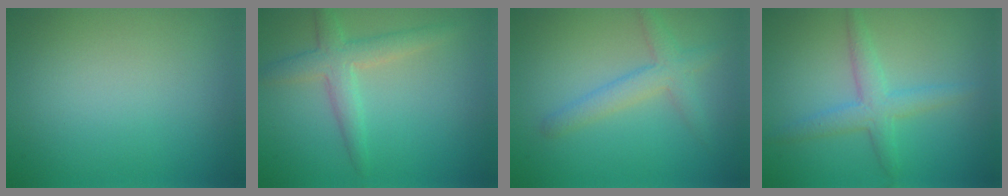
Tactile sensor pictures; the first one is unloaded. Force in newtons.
{"total": 3.2, "press": 3.2, "slide": 0.2}
{"total": 2.8, "press": 2.8, "slide": 0.1}
{"total": 2.9, "press": 2.9, "slide": 0.2}